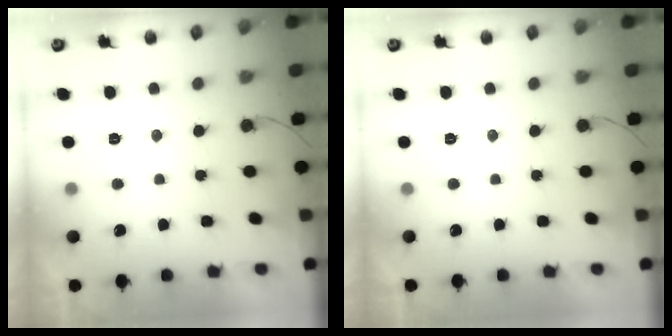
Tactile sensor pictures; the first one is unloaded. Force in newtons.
{"total": 1.7, "press": 1.7, "slide": 0.1}